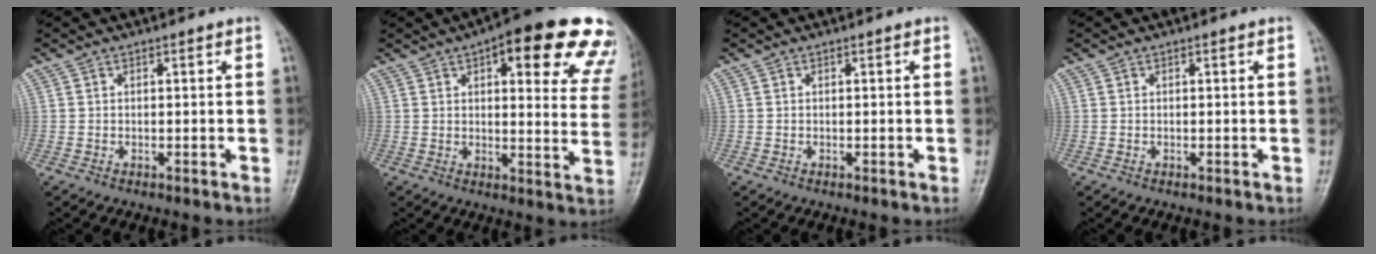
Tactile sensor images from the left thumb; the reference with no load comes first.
{"total": 22.8, "force": [12.8, 7.6, 17.2], "torque": [-0.175, -0.023, 0.140]}
{"total": 0.0}
{"total": 0.0}